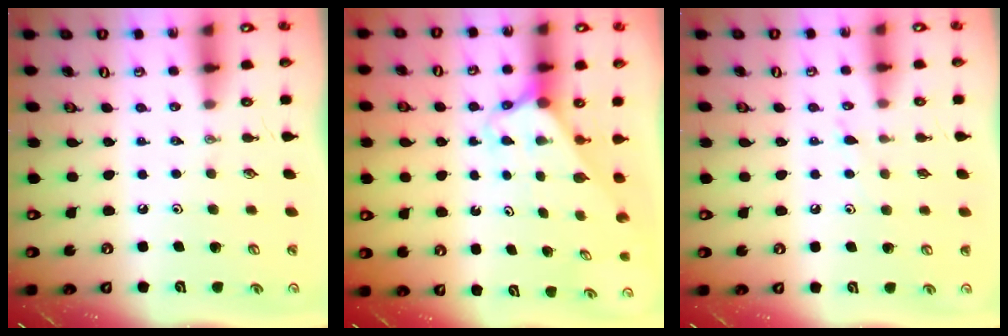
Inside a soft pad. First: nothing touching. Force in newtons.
{"total": 2.4, "press": 2.4, "slide": 0.1}
{"total": 5.0, "press": 5.0, "slide": 0.4}